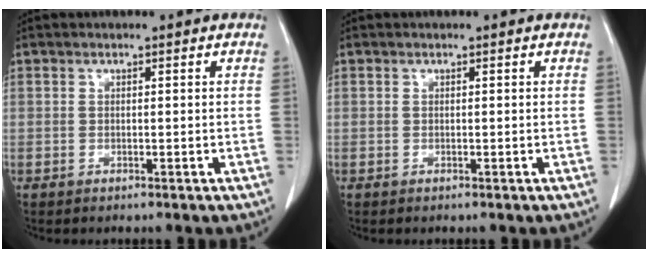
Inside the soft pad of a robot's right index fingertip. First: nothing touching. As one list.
[{"total": 0.0}]